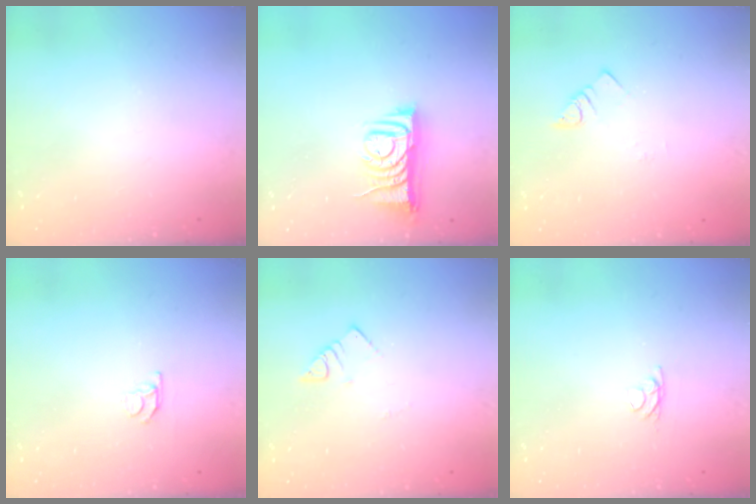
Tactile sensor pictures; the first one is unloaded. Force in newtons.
{"total": 7.5, "press": 7.5, "slide": 0.7}
{"total": 1.5, "press": 1.5, "slide": 0.3}
{"total": 3.1, "press": 3.1, "slide": 0.3}
{"total": 2.4, "press": 2.4, "slide": 0.4}
{"total": 2.8, "press": 2.8, "slide": 0.5}